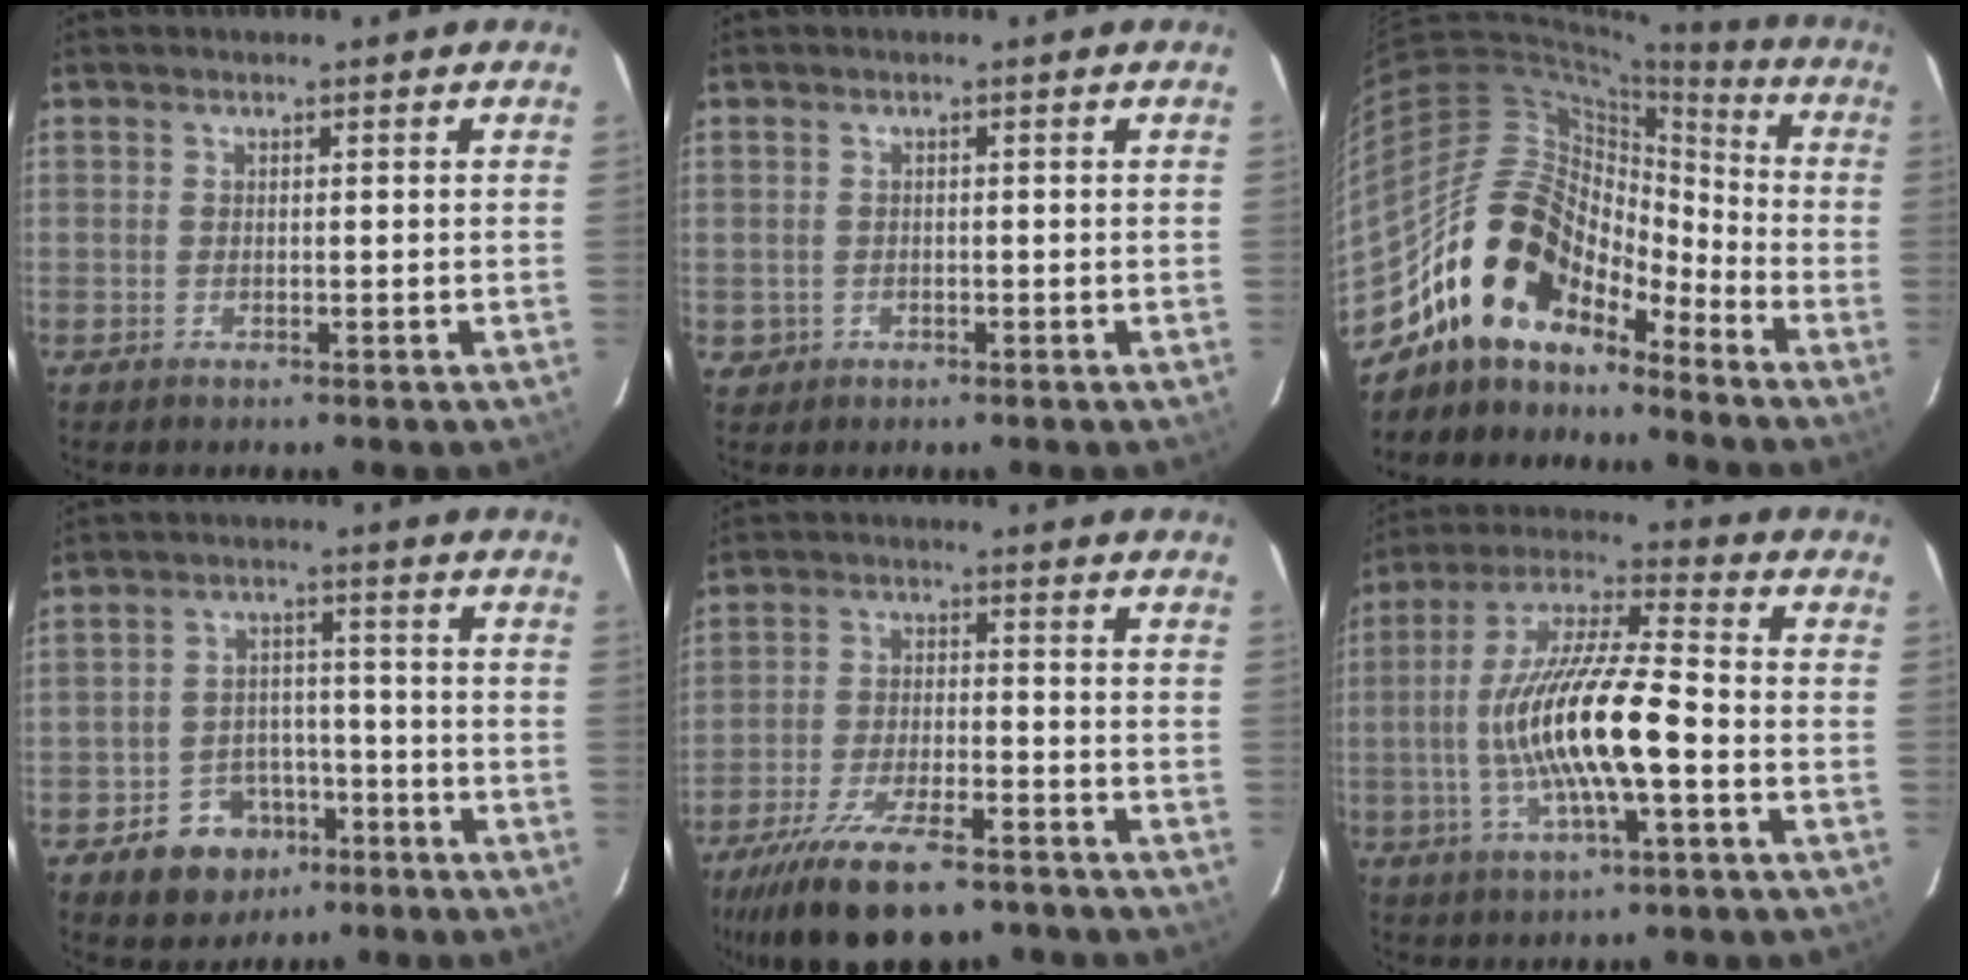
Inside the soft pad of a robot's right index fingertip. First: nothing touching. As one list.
[{"total": 2.1, "force": [-0.4, 2.1, 0.2], "torque": [-0.005, 0.002, -0.001]}, {"total": 16.5, "force": [-12.3, 8.8, 6.6], "torque": [-0.129, 0.032, -0.222]}, {"total": 8.4, "force": [-4.8, 6.8, 1.6], "torque": [-0.044, 0.029, -0.058]}, {"total": 17.9, "force": [-13.5, 5.8, 10.3], "torque": [-0.212, -0.036, -0.216]}, {"total": 16.4, "force": [-3.3, 3.0, 15.8], "torque": [-0.306, 0.004, -0.064]}]